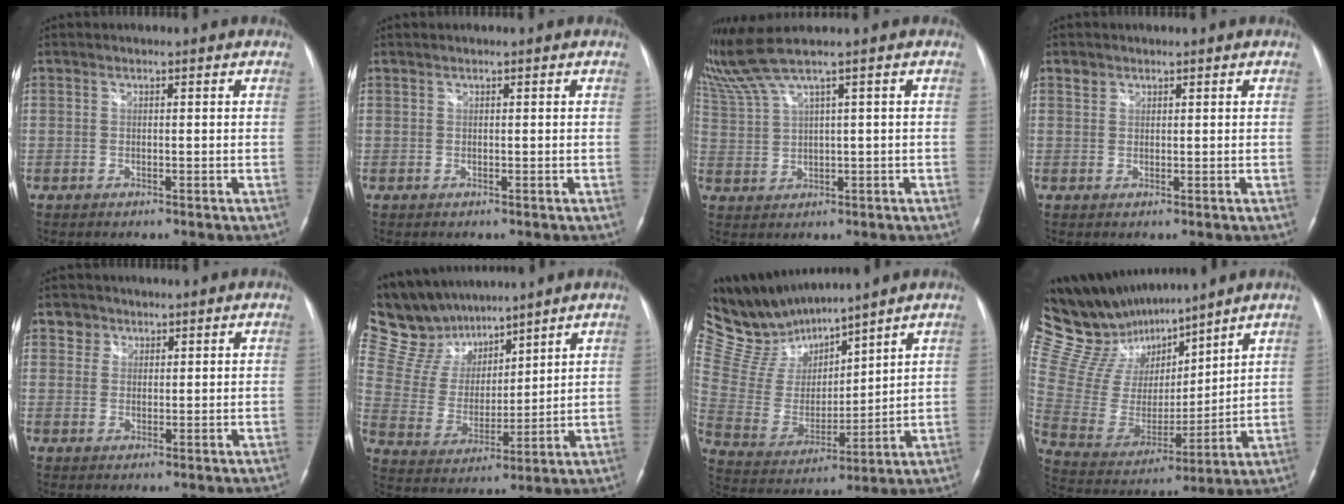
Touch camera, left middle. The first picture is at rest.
{"total": 0.0}
{"total": 5.6, "force": [4.4, -1.8, 2.9], "torque": [-0.079, 0.013, 0.101]}
{"total": 1.2, "force": [0.9, 0.8, 0.0], "torque": [0.003, 0.006, 0.013]}
{"total": 2.4, "force": [1.4, 1.9, -0.1], "torque": [0.009, 0.005, 0.017]}
{"total": 13.9, "force": [12.2, 5.4, 3.9], "torque": [-0.090, 0.026, 0.238]}
{"total": 12.5, "force": [12.0, 2.1, 2.9], "torque": [-0.085, 0.008, 0.252]}
{"total": 17.3, "force": [15.3, 4.7, 6.6], "torque": [-0.138, 0.011, 0.292]}